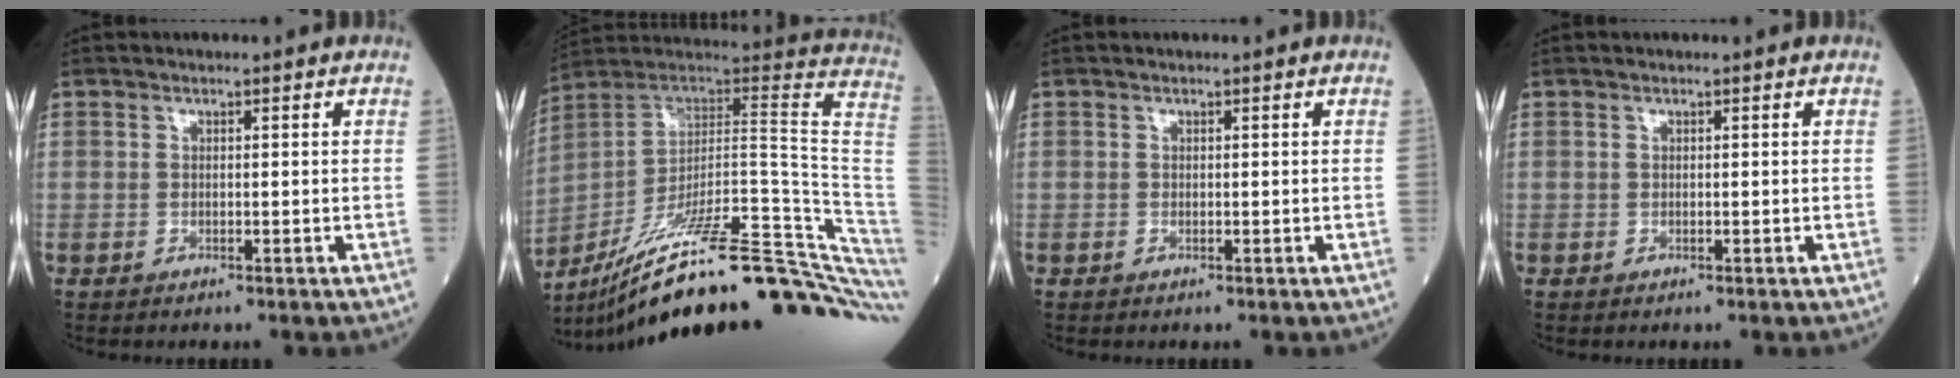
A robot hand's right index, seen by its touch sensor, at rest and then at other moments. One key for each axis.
{"total": 33.6, "fx": -25.1, "fy": 2.0, "fz": 22.2, "tx": -0.203, "ty": 0.002, "tz": -0.359}
{"total": 0.0}
{"total": 0.0}